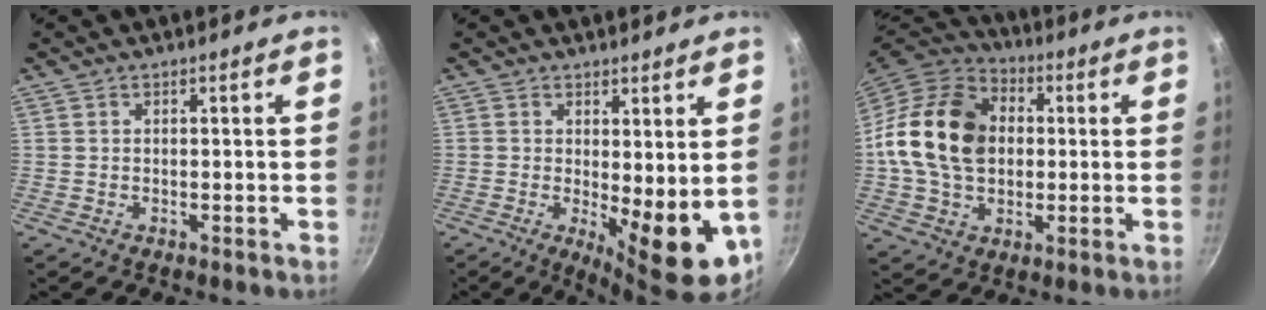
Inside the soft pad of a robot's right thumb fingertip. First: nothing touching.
{"total": 9.7, "force": [-0.2, 3.5, 9.0], "torque": [-0.109, -0.016, 0.008]}
{"total": 19.0, "force": [1.4, 14.1, 12.6], "torque": [-0.210, 0.025, 0.015]}